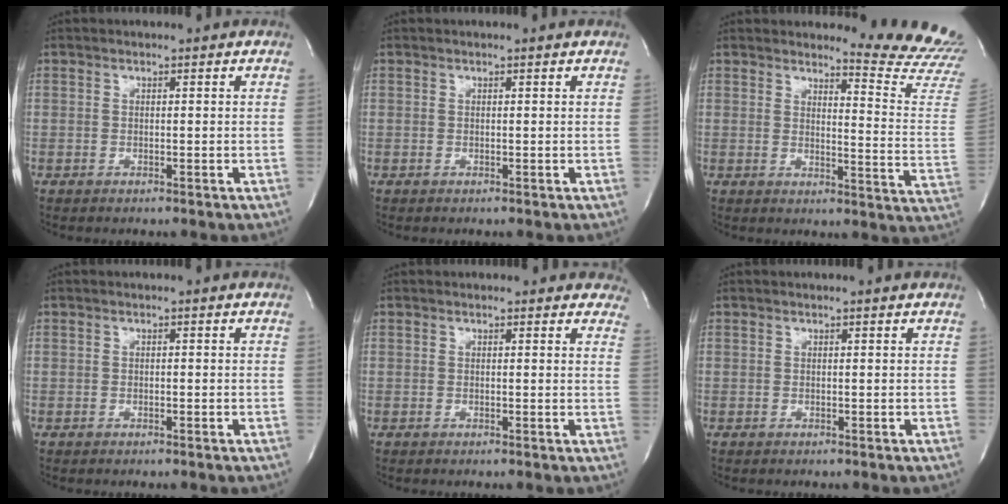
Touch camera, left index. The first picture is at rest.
{"total": 0.0}
{"total": 13.2, "force": [13.1, -1.6, 1.0], "torque": [-0.006, -0.164, 0.126]}
{"total": 0.0}
{"total": 6.9, "force": [6.3, 2.6, 1.3], "torque": [0.014, -0.007, 0.037]}
{"total": 0.5, "force": [0.4, -0.1, 0.2], "torque": [-0.009, -0.004, 0.009]}